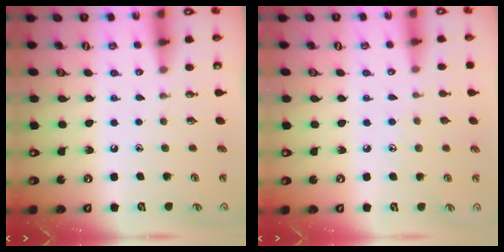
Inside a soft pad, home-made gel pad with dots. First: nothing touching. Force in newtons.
{"total": 4.7, "press": 4.7, "slide": 0.3}